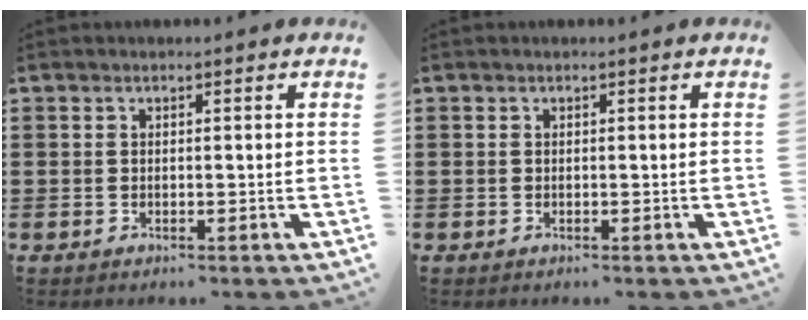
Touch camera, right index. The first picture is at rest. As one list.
[{"total": 0.0}]